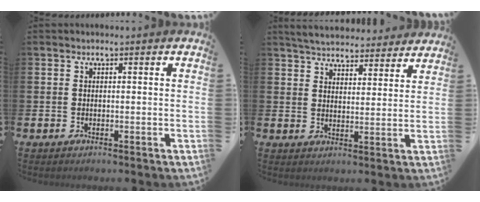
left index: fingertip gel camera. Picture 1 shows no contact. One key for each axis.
{"total": 5.2, "fx": 5.1, "fy": 1.0, "fz": 0.3, "tx": -0.024, "ty": -0.034, "tz": 0.090}